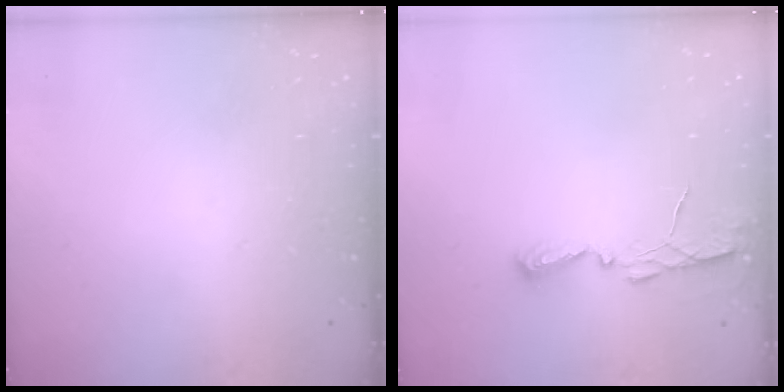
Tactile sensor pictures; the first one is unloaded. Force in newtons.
{"total": 4.9, "press": 4.9, "slide": 0.3}